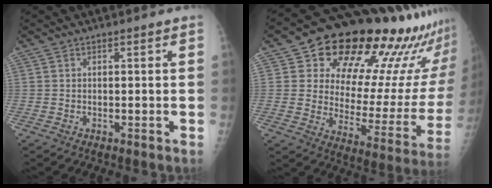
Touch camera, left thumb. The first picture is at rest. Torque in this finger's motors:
{"motor_torque": [0.20, 0.64, -0.05, -0.54, 0.22]}